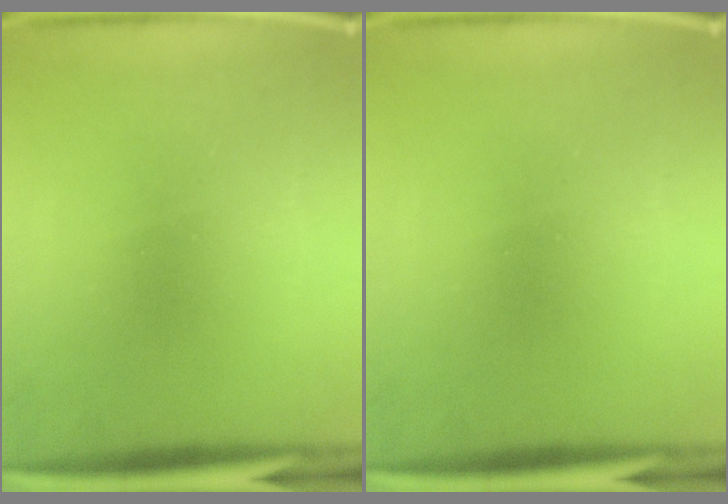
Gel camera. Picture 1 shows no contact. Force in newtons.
{"total": 0.0}